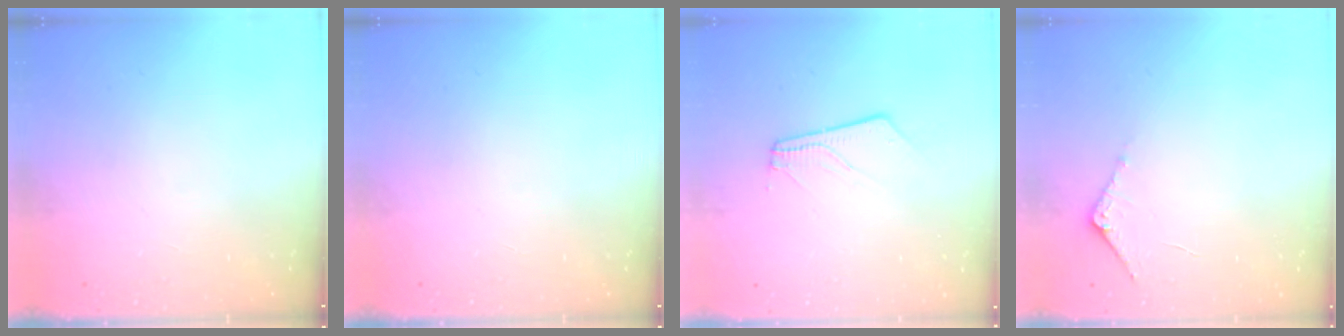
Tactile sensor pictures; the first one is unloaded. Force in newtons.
{"total": 0.0}
{"total": 4.9, "press": 4.9, "slide": 0.7}
{"total": 5.7, "press": 5.7, "slide": 0.6}